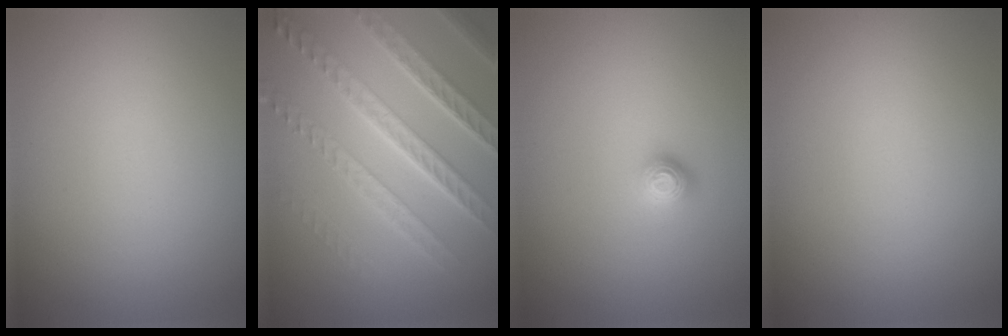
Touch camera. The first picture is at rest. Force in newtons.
{"total": 7.6, "press": 5.3, "slide": 5.5}
{"total": 1.1, "press": 1.1, "slide": 0.3}
{"total": 0.0}